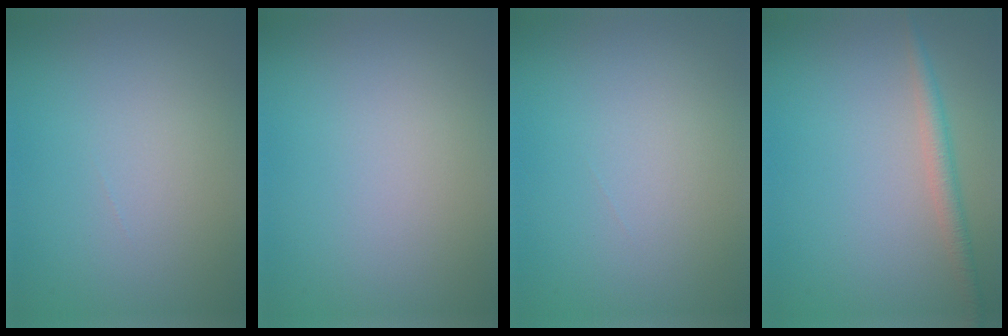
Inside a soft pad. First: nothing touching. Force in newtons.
{"total": 0.0}
{"total": 0.0}
{"total": 2.1, "press": 2.1, "slide": 0.1}